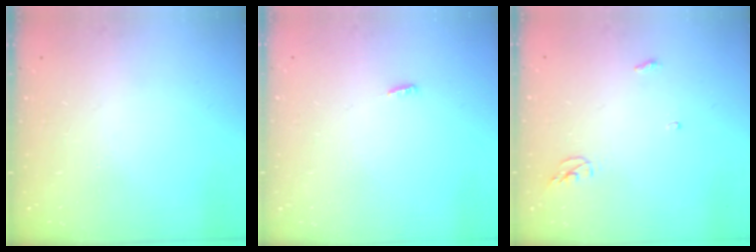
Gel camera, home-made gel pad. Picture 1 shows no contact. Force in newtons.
{"total": 3.0, "press": 2.9, "slide": 0.8}
{"total": 3.8, "press": 3.8, "slide": 0.3}